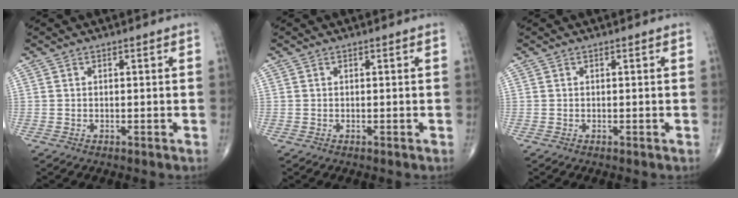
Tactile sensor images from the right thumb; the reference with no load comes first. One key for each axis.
{"total": 0.0}
{"total": 0.0}